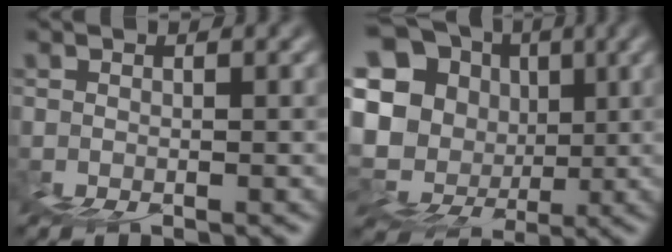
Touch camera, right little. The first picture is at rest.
{"total": 15.1, "force": [4.3, 13.9, 4.2], "torque": [-0.142, 0.027, 0.070]}